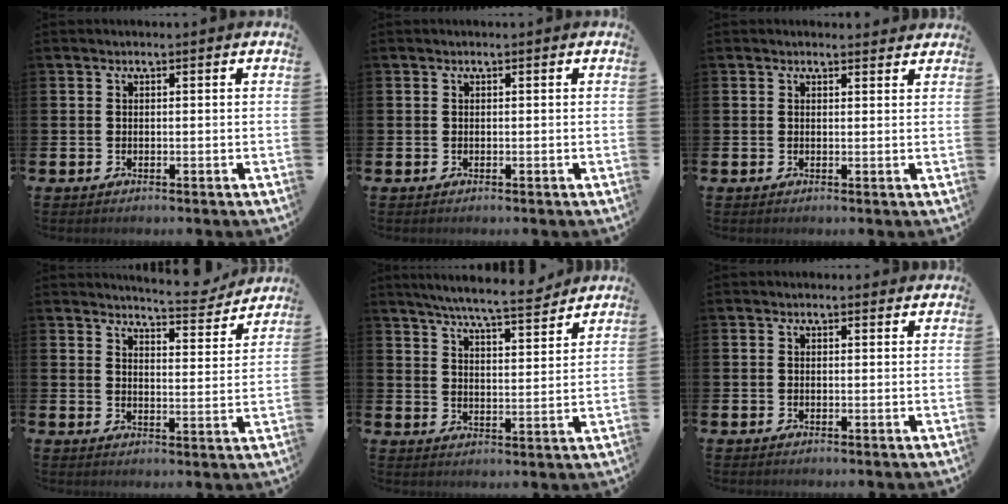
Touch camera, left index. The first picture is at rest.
{"total": 0.0}
{"total": 1.1, "force": [1.1, 0.3, 0.0], "torque": [0.007, -0.002, 0.018]}
{"total": 5.7, "force": [5.6, 0.4, 1.2], "torque": [-0.021, -0.040, 0.094]}
{"total": 7.2, "force": [6.8, 0.2, 2.4], "torque": [-0.054, -0.042, 0.116]}
{"total": 0.0}